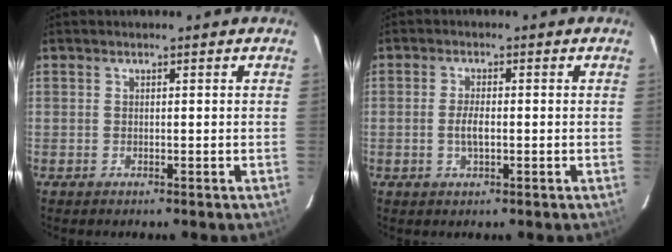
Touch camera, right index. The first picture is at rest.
{"total": 2.9, "force": [-0.5, 1.0, 2.7], "torque": [-0.054, -0.002, -0.009]}